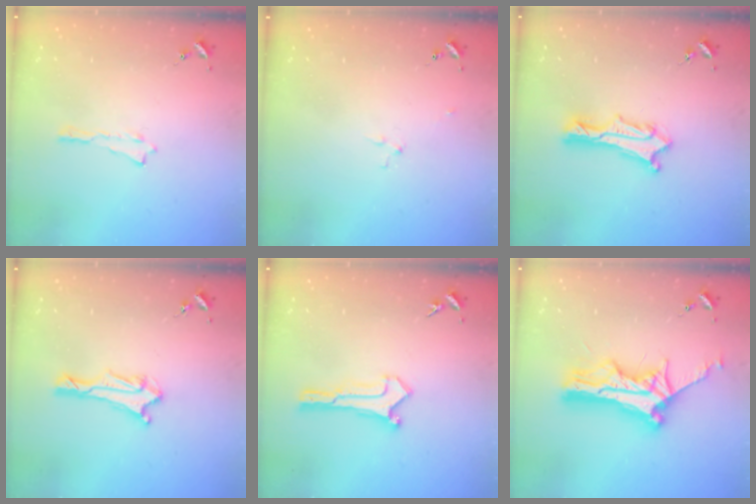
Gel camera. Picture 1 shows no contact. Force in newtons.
{"total": 2.9, "press": 2.9, "slide": 0.3}
{"total": 3.0, "press": 3.0, "slide": 0.2}
{"total": 2.9, "press": 2.8, "slide": 0.7}
{"total": 0.6, "press": 0.6, "slide": 0.0}
{"total": 12.2, "press": 12.1, "slide": 1.1}